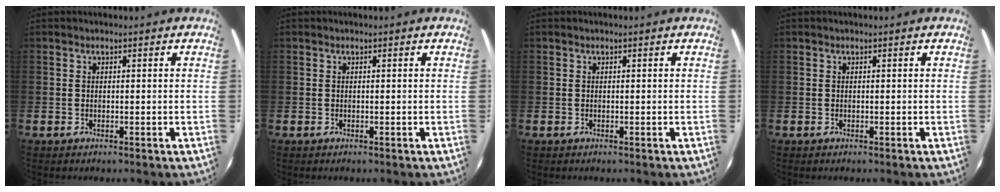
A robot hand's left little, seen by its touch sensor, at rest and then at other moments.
{"total": 0.0}
{"total": 0.0}
{"total": 0.0}